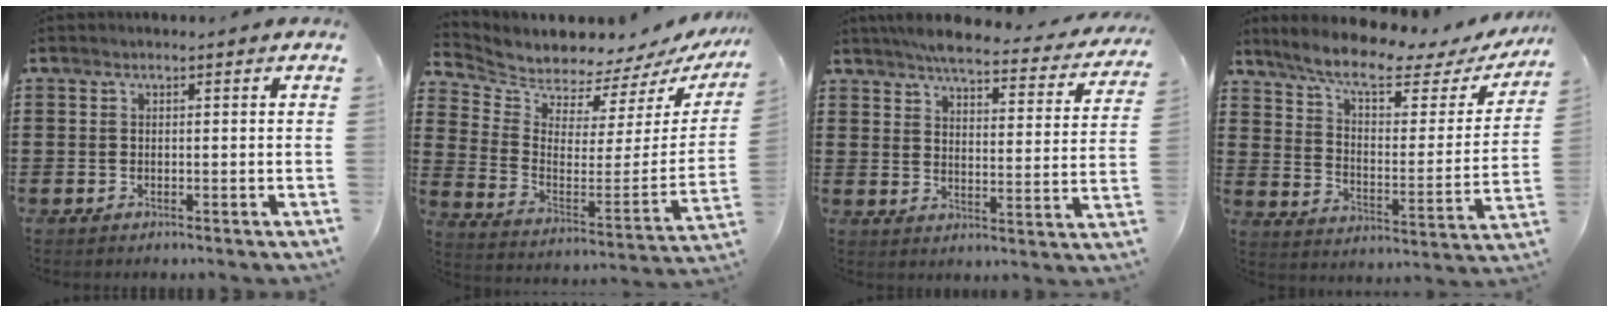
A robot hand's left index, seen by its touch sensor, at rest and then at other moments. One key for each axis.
{"total": 5.0, "fx": 4.9, "fy": 0.5, "fz": -0.4, "tx": -0.032, "ty": -0.063, "tz": 0.082}
{"total": 5.2, "fx": 4.8, "fy": 0.5, "fz": 2.1, "tx": -0.054, "ty": -0.029, "tz": 0.079}
{"total": 9.1, "fx": 7.0, "fy": 1.5, "fz": 5.5, "tx": -0.126, "ty": -0.035, "tz": 0.117}